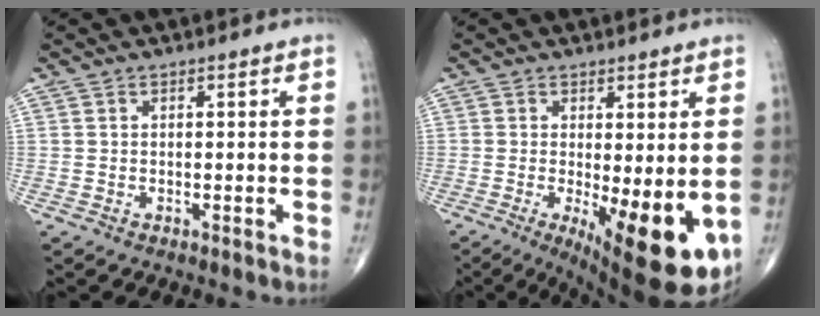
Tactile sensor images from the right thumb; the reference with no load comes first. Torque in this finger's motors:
{"motor_torque": [0.19, 1.28, 0.26, -0.10, 0.11]}